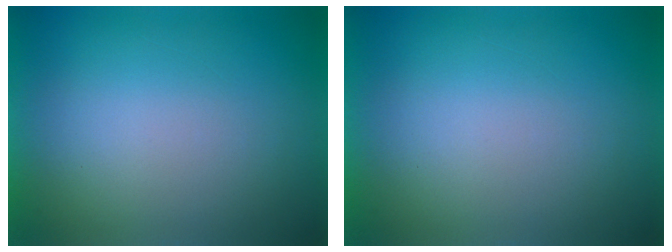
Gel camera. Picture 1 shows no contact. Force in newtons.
{"total": 1.2}